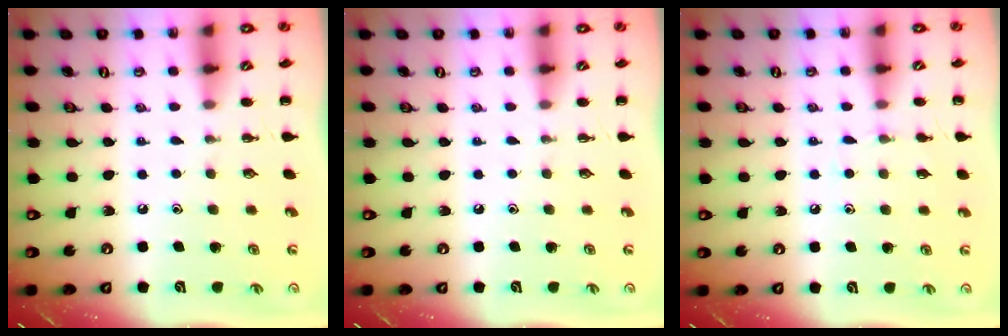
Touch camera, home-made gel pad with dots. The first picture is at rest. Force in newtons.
{"total": 0.0}
{"total": 5.5, "press": 5.3, "slide": 1.6}